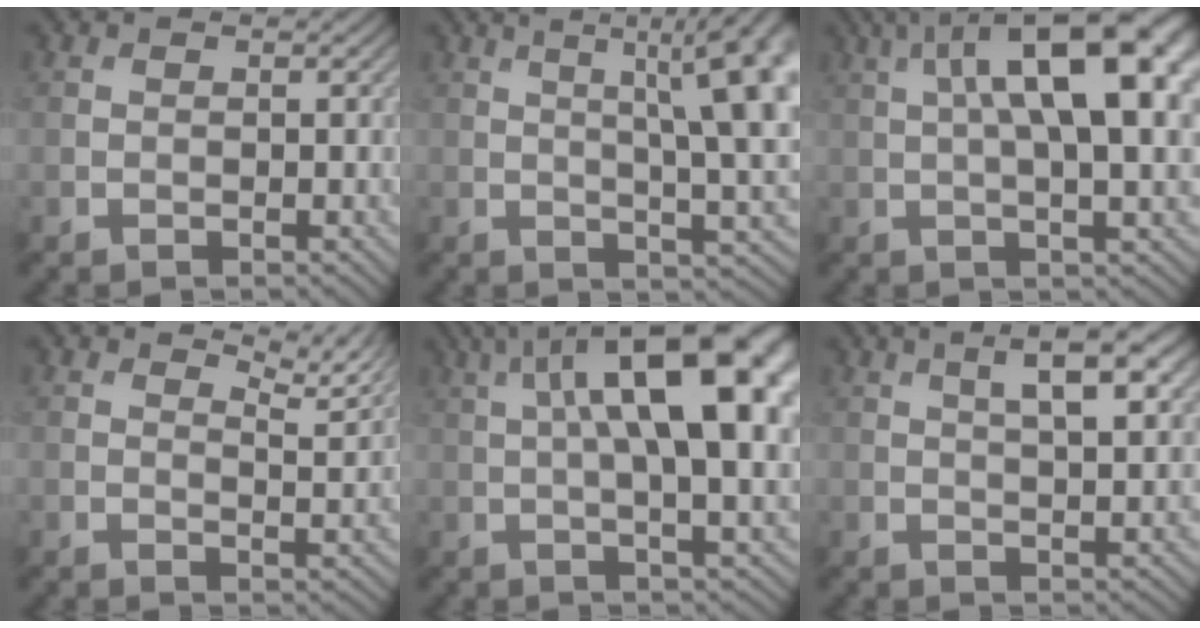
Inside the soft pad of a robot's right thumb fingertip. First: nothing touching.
{"total": 14.3, "force": [3.3, 4.4, 13.2], "torque": [-0.156, 0.041, 0.044]}
{"total": 15.7, "force": [4.6, 5.3, 14.0], "torque": [-0.203, 0.031, 0.064]}
{"total": 4.4, "force": [3.6, 0.9, 2.3], "torque": [-0.043, -0.005, 0.058]}
{"total": 17.4, "force": [5.0, 5.7, 15.6], "torque": [-0.231, 0.039, 0.074]}
{"total": 6.8, "force": [2.8, 1.9, 5.9], "torque": [-0.087, 0.007, 0.045]}